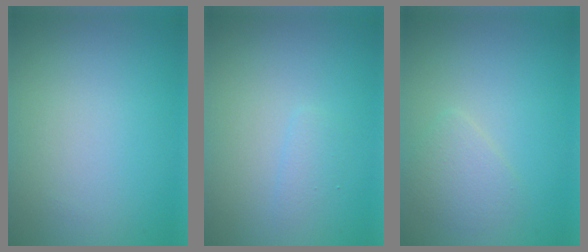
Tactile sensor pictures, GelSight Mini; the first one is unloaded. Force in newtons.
{"total": 0.9, "press": 0.9, "slide": 0.0}
{"total": 2.0, "press": 2.0, "slide": 0.0}